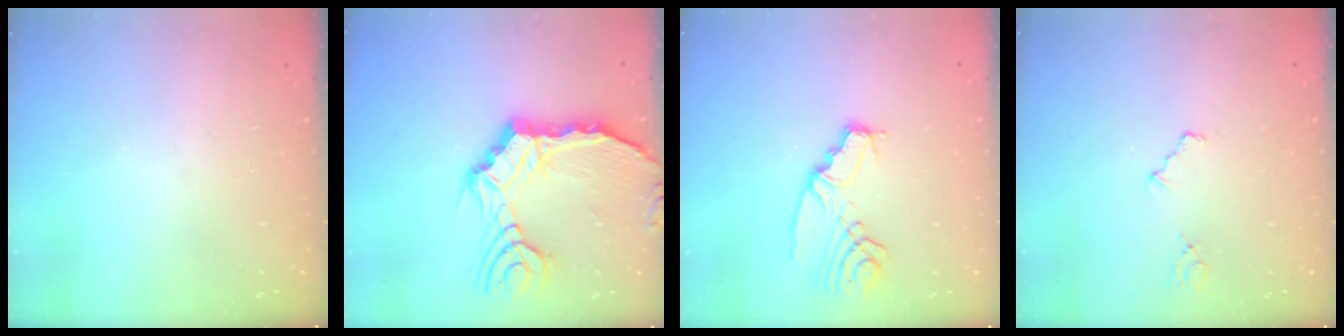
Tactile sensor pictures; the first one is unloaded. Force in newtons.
{"total": 16.0, "press": 15.6, "slide": 3.6}
{"total": 9.0, "press": 9.0, "slide": 0.7}
{"total": 3.9, "press": 3.8, "slide": 0.5}